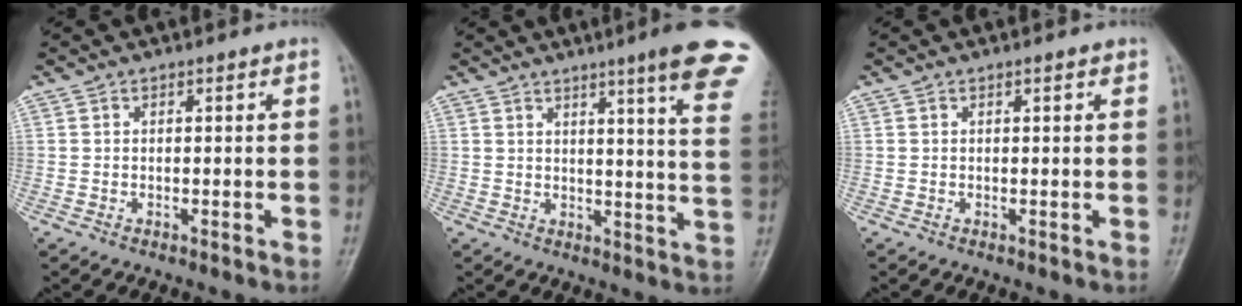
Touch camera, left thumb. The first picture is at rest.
{"total": 16.3, "force": [10.8, 0.6, 12.2], "torque": [-0.133, -0.056, 0.119]}
{"total": 0.8, "force": [0.4, 0.3, 0.6], "torque": [-0.008, 0.000, 0.006]}